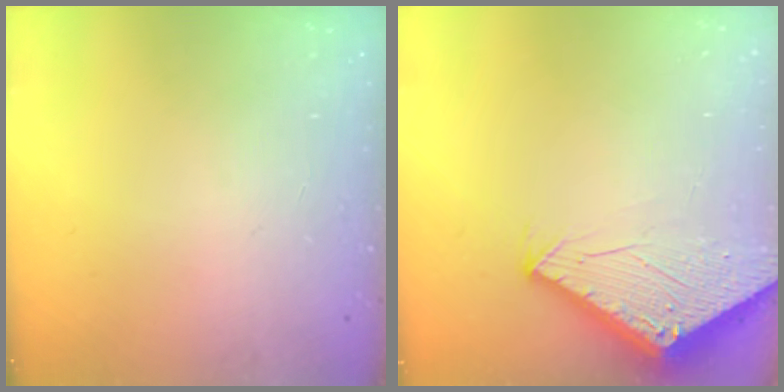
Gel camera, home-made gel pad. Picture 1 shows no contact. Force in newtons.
{"total": 2.8, "press": 2.8, "slide": 0.1}